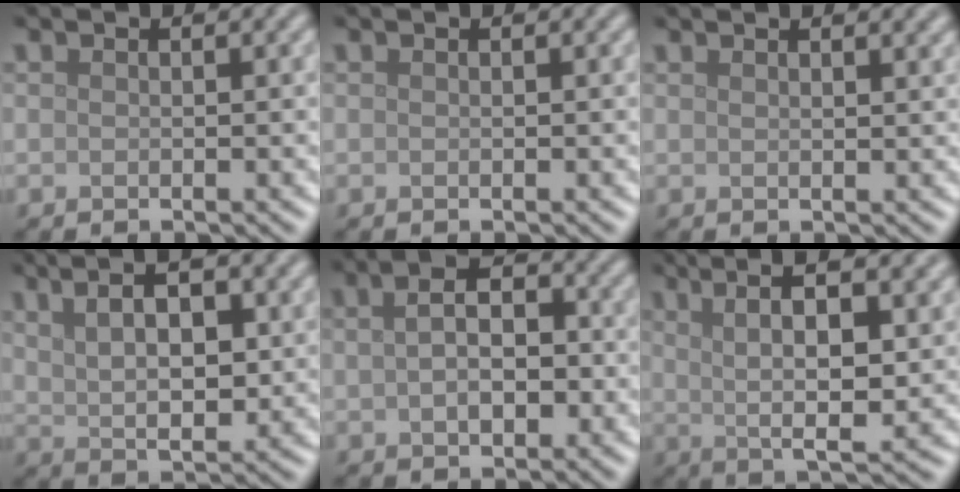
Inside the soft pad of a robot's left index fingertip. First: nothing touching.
{"total": 0.0}
{"total": 3.0, "force": [2.3, 1.1, 1.6], "torque": [-0.001, 0.014, 0.016]}
{"total": 8.2, "force": [3.4, 3.5, 6.6], "torque": [-0.107, 0.018, 0.047]}
{"total": 5.0, "force": [0.3, 3.0, 3.9], "torque": [-0.057, 0.011, -0.001]}
{"total": 8.1, "force": [2.9, 2.0, 7.3], "torque": [-0.119, 0.006, 0.052]}